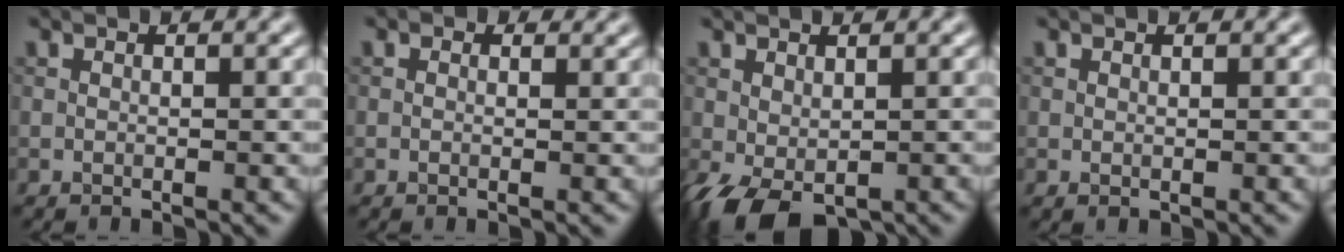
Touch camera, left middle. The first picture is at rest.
{"total": 1.0, "force": [0.5, 0.7, 0.5], "torque": [-0.009, -0.005, -0.002]}
{"total": 4.3, "force": [-1.6, 2.5, 3.1], "torque": [-0.065, -0.008, -0.019]}
{"total": 0.0}